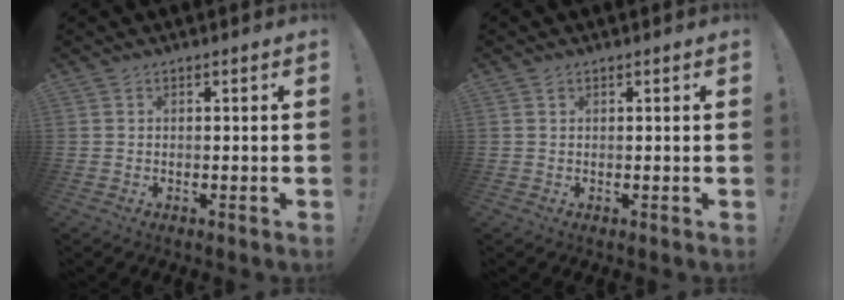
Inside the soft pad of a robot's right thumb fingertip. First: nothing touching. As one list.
[{"total": 0.6, "force": [0.4, 0.4, 0.1], "torque": [0.003, -0.003, 0.007]}]